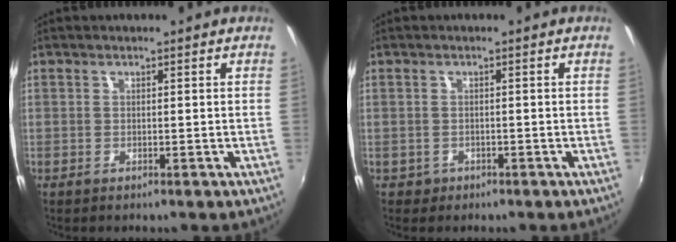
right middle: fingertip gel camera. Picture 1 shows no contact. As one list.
[{"total": 1.7, "force": [-0.7, 1.5, 0.4], "torque": [-0.012, -0.002, -0.008]}]